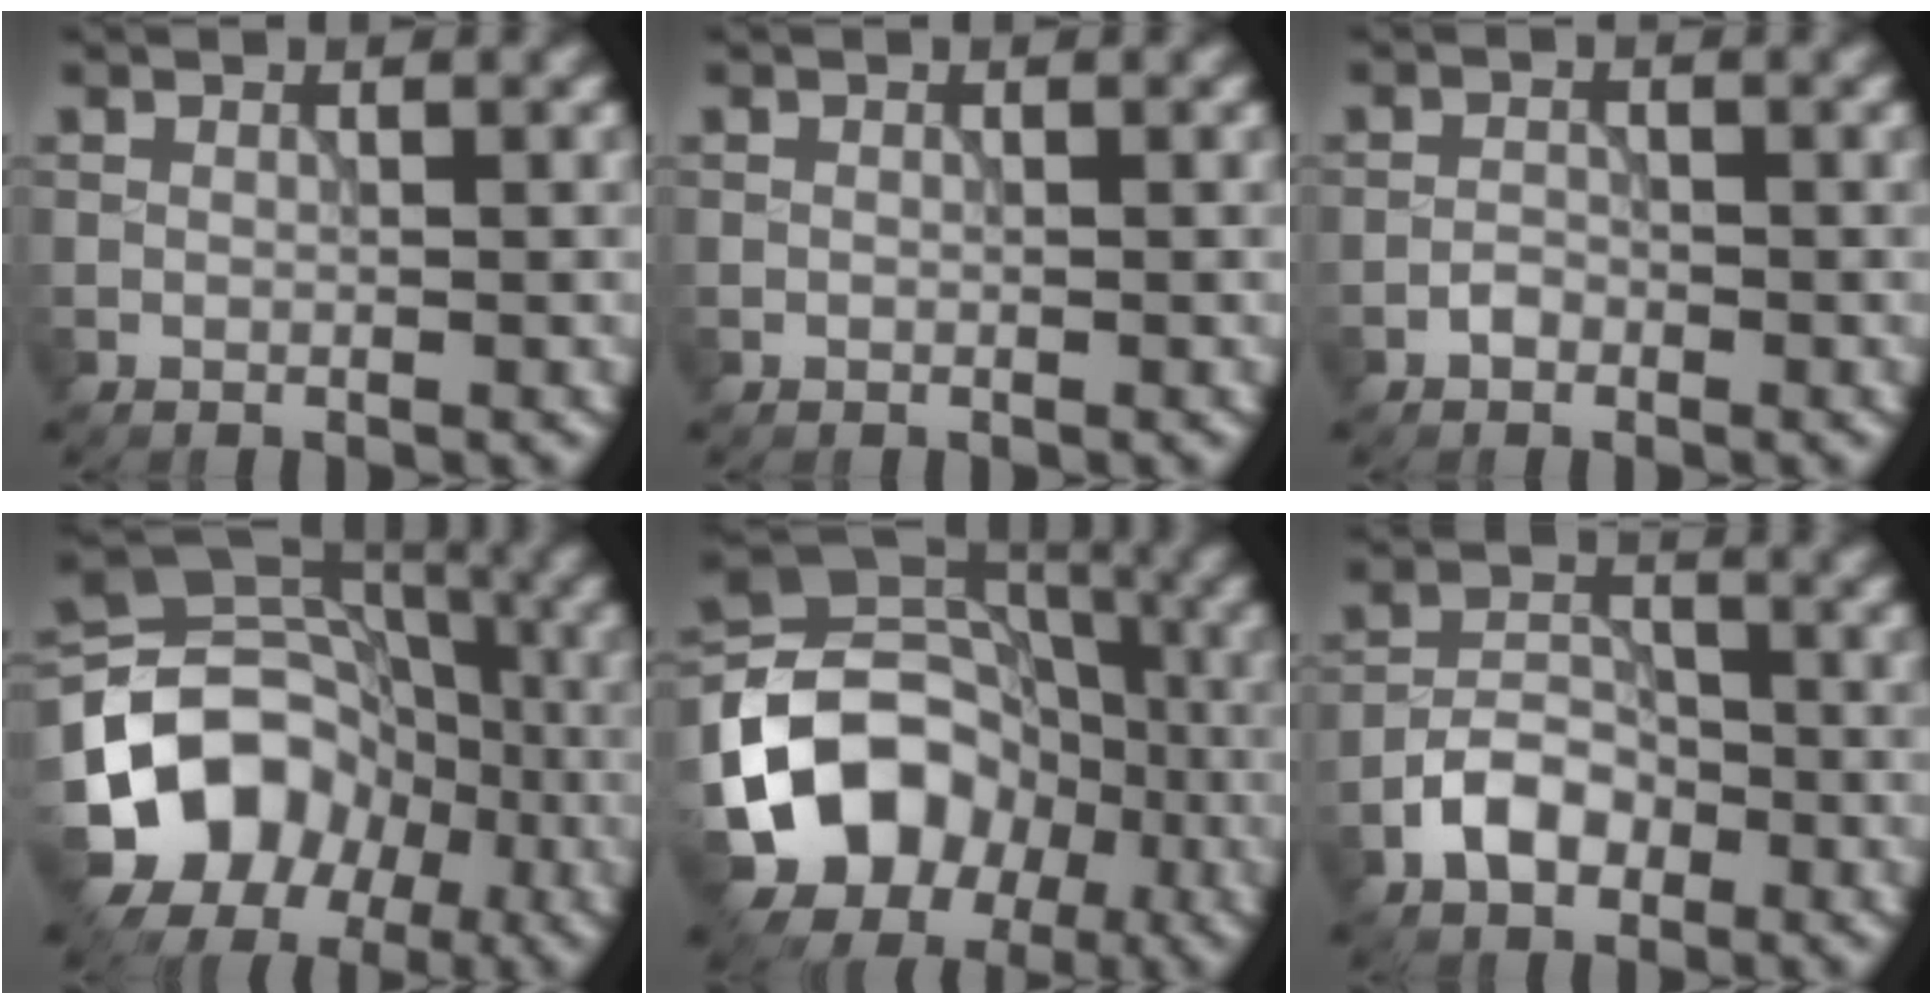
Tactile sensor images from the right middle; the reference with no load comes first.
{"total": 0.0}
{"total": 1.0, "force": [-0.7, 0.6, 0.4], "torque": [-0.006, 0.002, -0.014]}
{"total": 10.3, "force": [-3.6, 8.5, 4.7], "torque": [-0.075, 0.007, -0.070]}
{"total": 11.1, "force": [-3.8, 9.0, 5.1], "torque": [-0.079, 0.004, -0.067]}
{"total": 4.0, "force": [-2.1, 2.5, 2.3], "torque": [-0.036, 0.007, -0.043]}